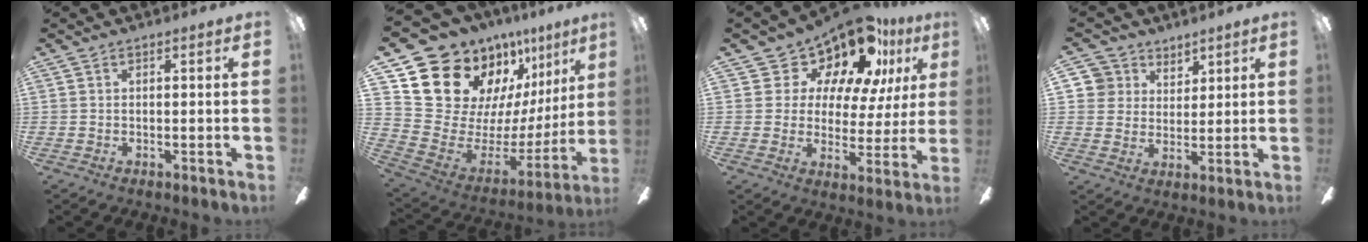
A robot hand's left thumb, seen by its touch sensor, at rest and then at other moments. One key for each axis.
{"total": 19.7, "fx": 15.2, "fy": 10.7, "fz": 6.6, "tx": -0.125, "ty": -0.120, "tz": 0.301}
{"total": 15.4, "fx": 12.2, "fy": 7.0, "fz": 6.3, "tx": -0.118, "ty": -0.090, "tz": 0.210}
{"total": 7.0, "fx": 4.9, "fy": 4.9, "fz": -0.1, "tx": -0.017, "ty": -0.024, "tz": 0.095}